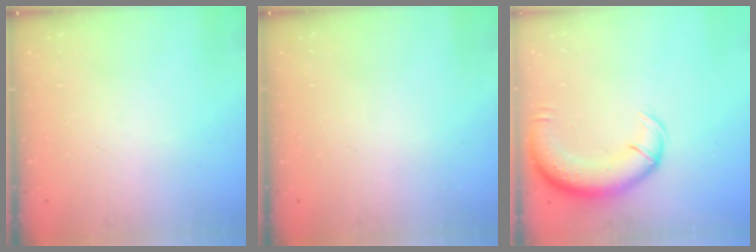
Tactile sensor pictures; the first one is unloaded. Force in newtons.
{"total": 0.0}
{"total": 13.4, "press": 12.9, "slide": 3.5}